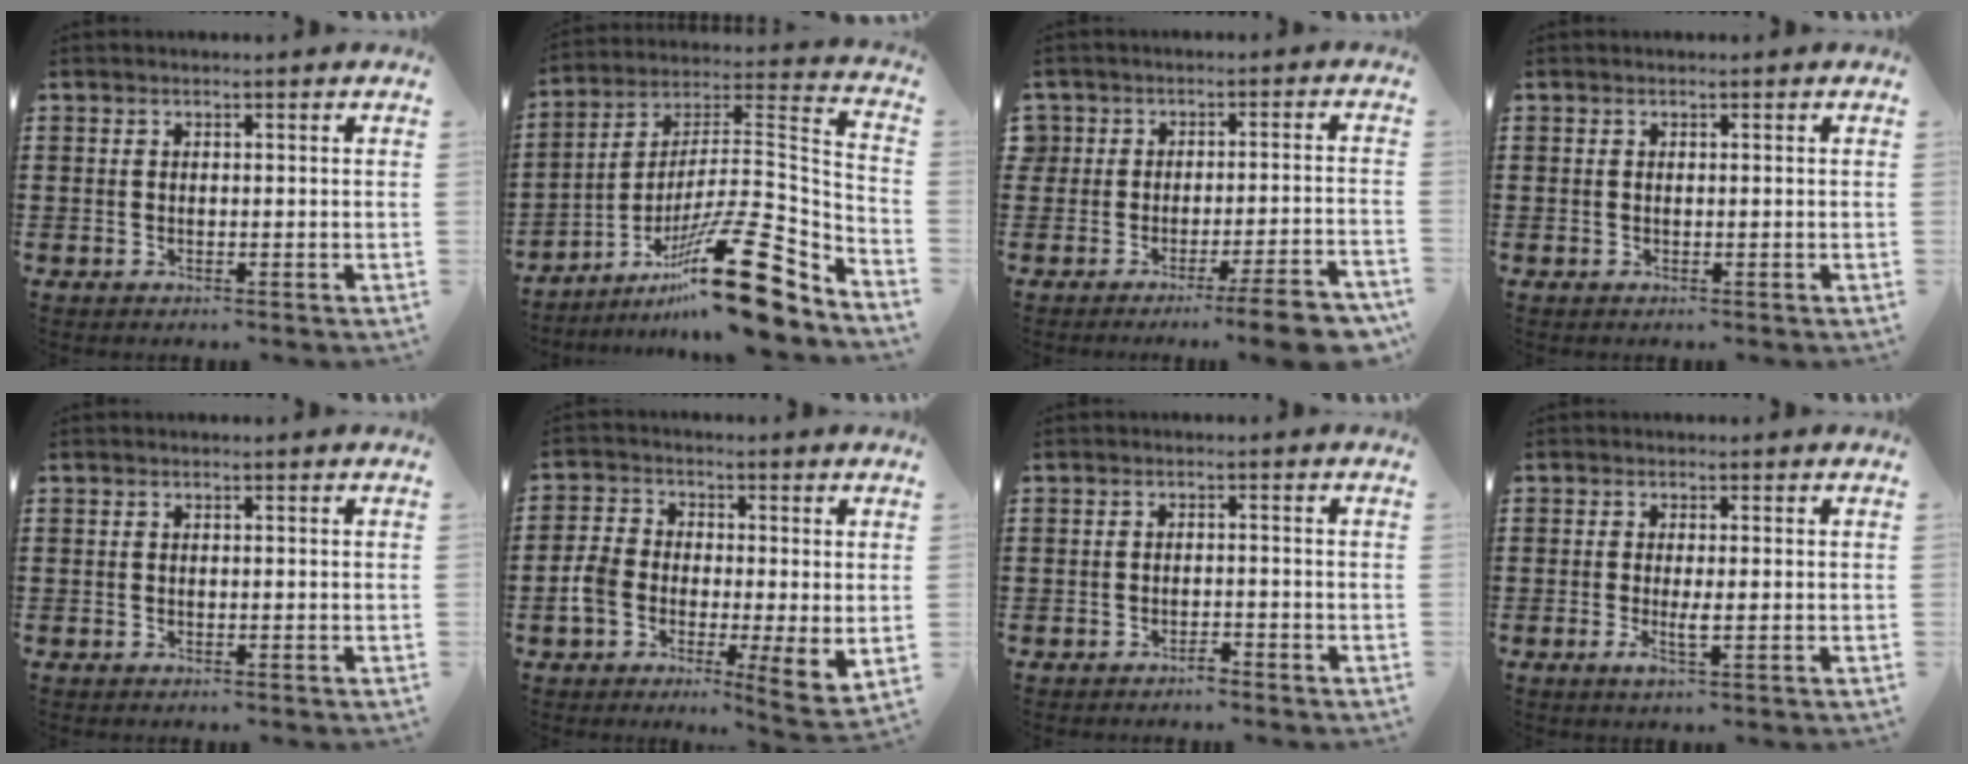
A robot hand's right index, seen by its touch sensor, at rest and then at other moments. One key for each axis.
{"total": 20.2, "fx": -11.3, "fy": 4.1, "fz": 16.2, "tx": -0.249, "ty": 0.035, "tz": -0.189}
{"total": 5.5, "fx": -4.6, "fy": 0.3, "fz": 3.0, "tx": -0.046, "ty": -0.004, "tz": -0.086}
{"total": 0.0}
{"total": 0.0}
{"total": 6.3, "fx": -1.4, "fy": 3.6, "fz": 5.0, "tx": -0.104, "ty": 0.002, "tz": -0.023}
{"total": 1.6, "fx": -1.5, "fy": 0.3, "fz": 0.5, "tx": -0.015, "ty": -0.001, "tz": -0.029}
{"total": 2.5, "fx": -0.6, "fy": 0.2, "fz": 2.4, "tx": -0.049, "ty": -0.009, "tz": -0.012}